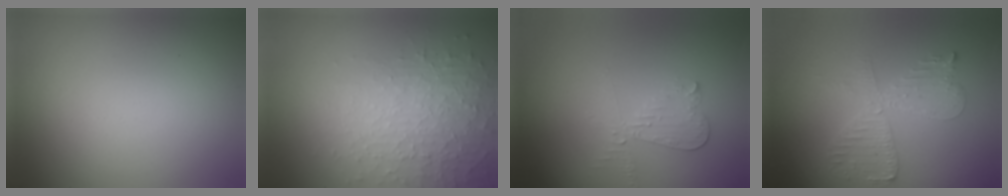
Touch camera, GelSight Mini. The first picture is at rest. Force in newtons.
{"total": 5.3, "press": 3.4, "slide": 4.0}
{"total": 2.1, "press": 2.0, "slide": 0.5}
{"total": 4.1, "press": 3.5, "slide": 2.1}